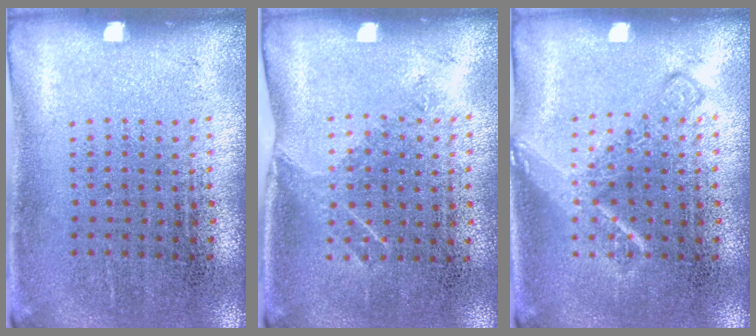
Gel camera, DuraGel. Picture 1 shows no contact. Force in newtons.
{"total": 1.1, "press": 0.9, "slide": 0.7}
{"total": 2.0, "press": 2.0, "slide": 0.3}